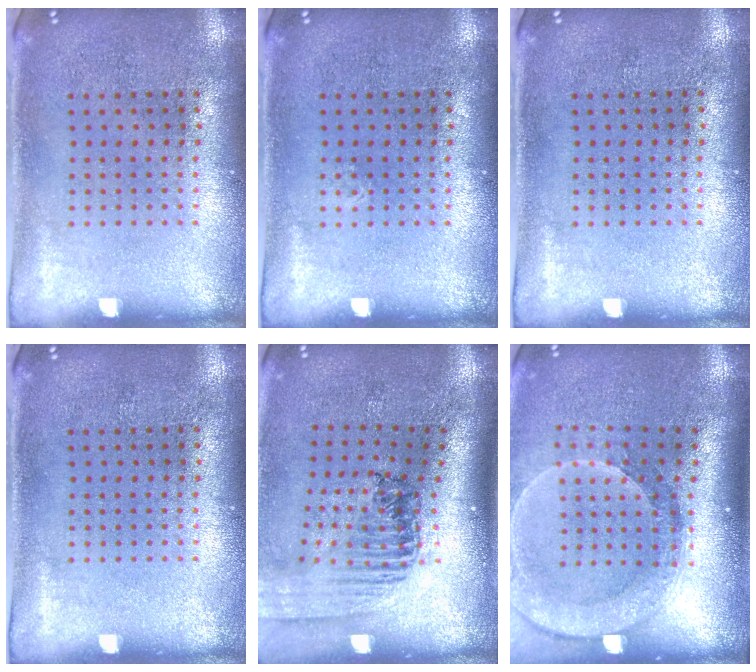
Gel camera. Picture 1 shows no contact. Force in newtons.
{"total": 0.0}
{"total": 0.0}
{"total": 0.0}
{"total": 1.5, "press": 1.4, "slide": 0.4}
{"total": 2.6, "press": 2.0, "slide": 1.7}